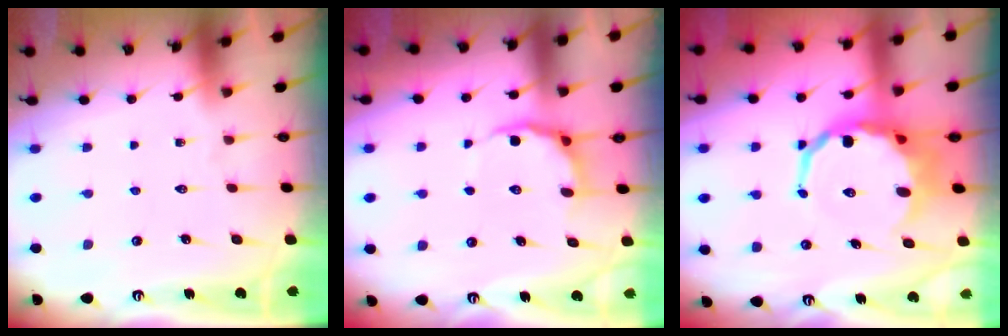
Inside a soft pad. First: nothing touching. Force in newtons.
{"total": 7.7, "press": 7.2, "slide": 2.6}
{"total": 9.9, "press": 9.6, "slide": 2.4}